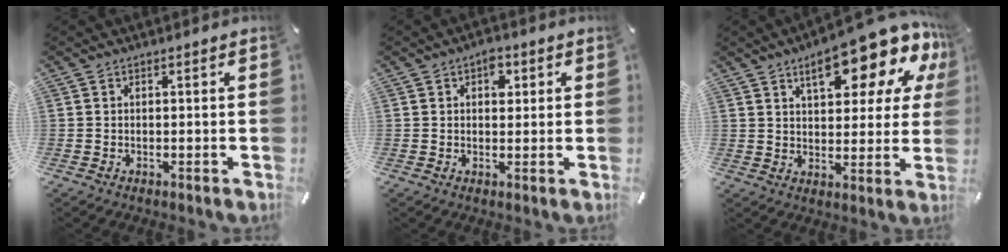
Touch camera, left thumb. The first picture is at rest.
{"total": 3.5, "force": [1.2, 2.4, 2.3], "torque": [-0.017, -0.005, 0.013]}
{"total": 18.7, "force": [11.2, 7.3, 13.1], "torque": [-0.171, -0.072, 0.178]}